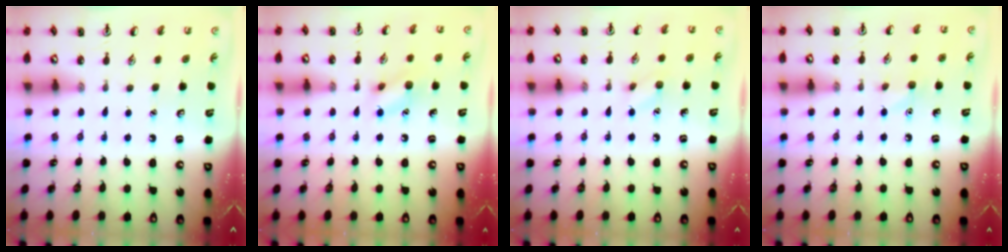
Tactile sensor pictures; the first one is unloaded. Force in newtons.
{"total": 8.8, "press": 8.7, "slide": 0.9}
{"total": 4.8, "press": 4.6, "slide": 1.3}
{"total": 5.4, "press": 5.2, "slide": 1.7}